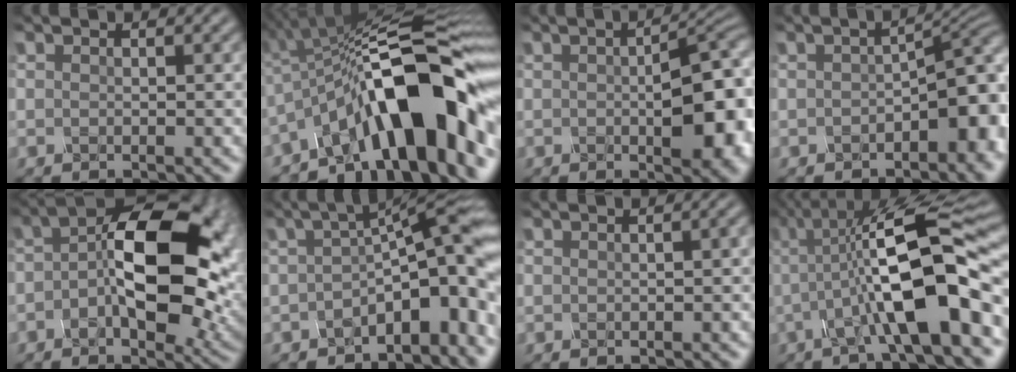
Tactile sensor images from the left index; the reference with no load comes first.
{"total": 15.2, "force": [-5.4, 5.1, 13.2], "torque": [-0.160, 0.026, -0.096]}
{"total": 8.7, "force": [-0.5, 3.4, 7.9], "torque": [-0.095, -0.005, 0.001]}
{"total": 5.4, "force": [-1.2, 2.6, 4.6], "torque": [-0.048, 0.005, -0.020]}
{"total": 13.6, "force": [-0.3, 6.8, 11.8], "torque": [-0.166, 0.016, -0.015]}
{"total": 10.0, "force": [-2.4, 3.3, 9.2], "torque": [-0.119, 0.015, -0.047]}
{"total": 1.3, "force": [-0.1, 0.4, 1.3], "torque": [-0.012, 0.005, 0.002]}
{"total": 11.7, "force": [-1.2, 2.9, 11.3], "torque": [-0.176, 0.016, -0.028]}